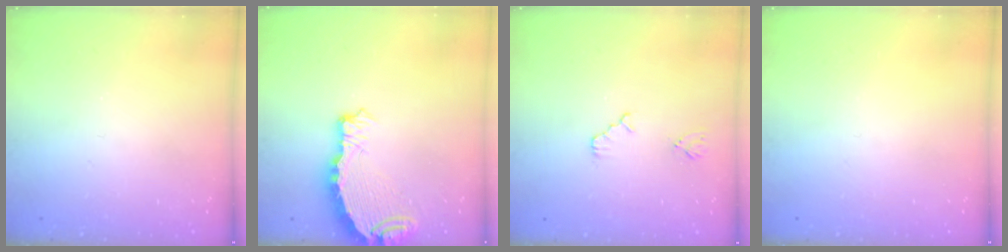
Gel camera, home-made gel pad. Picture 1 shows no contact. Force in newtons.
{"total": 7.9, "press": 7.9, "slide": 0.9}
{"total": 2.3, "press": 2.3, "slide": 0.4}
{"total": 0.0}